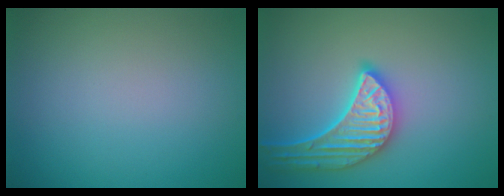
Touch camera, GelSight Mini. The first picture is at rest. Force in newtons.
{"total": 5.2, "press": 4.7, "slide": 2.2}